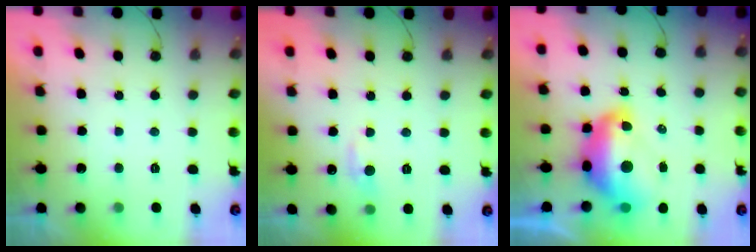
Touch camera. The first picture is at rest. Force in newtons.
{"total": 6.7, "press": 6.7, "slide": 1.0}
{"total": 14.9, "press": 14.8, "slide": 1.5}